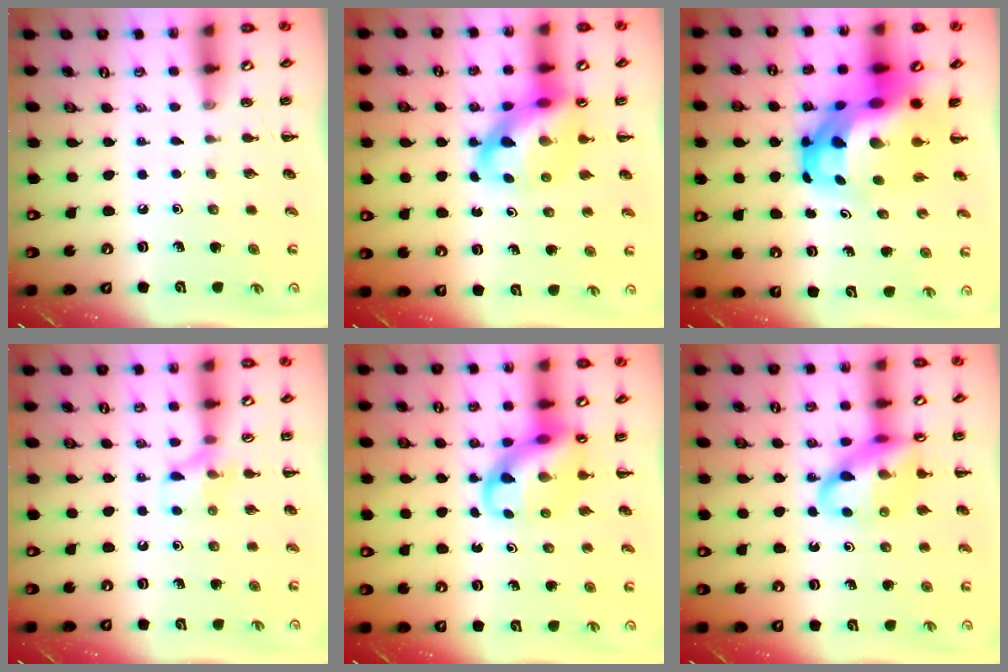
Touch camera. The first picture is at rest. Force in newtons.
{"total": 12.2, "press": 11.7, "slide": 3.2}
{"total": 16.3, "press": 15.7, "slide": 4.2}
{"total": 7.9, "press": 7.9, "slide": 0.7}
{"total": 10.8, "press": 10.4, "slide": 2.9}
{"total": 14.6, "press": 14.4, "slide": 2.4}